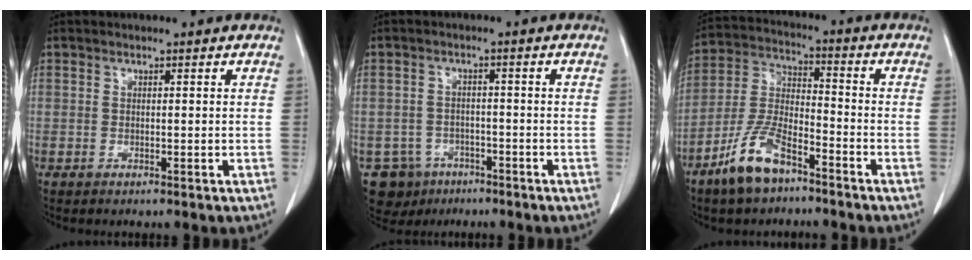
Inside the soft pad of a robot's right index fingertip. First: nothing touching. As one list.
[{"total": 6.2, "force": [-3.7, 5.0, 0.4], "torque": [-0.007, 0.007, -0.051]}, {"total": 10.2, "force": [-6.9, 3.5, 6.7], "torque": [-0.153, -0.005, -0.136]}]